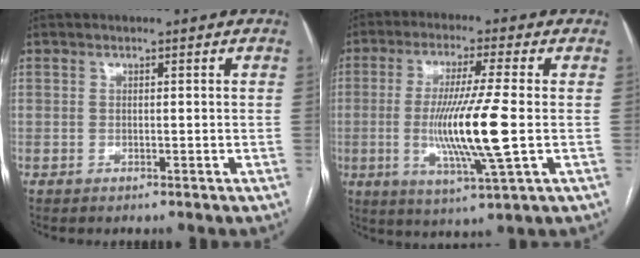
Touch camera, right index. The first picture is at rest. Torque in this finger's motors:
{"motor_torque": [1.70, 0.09, 0.52, 0.21]}